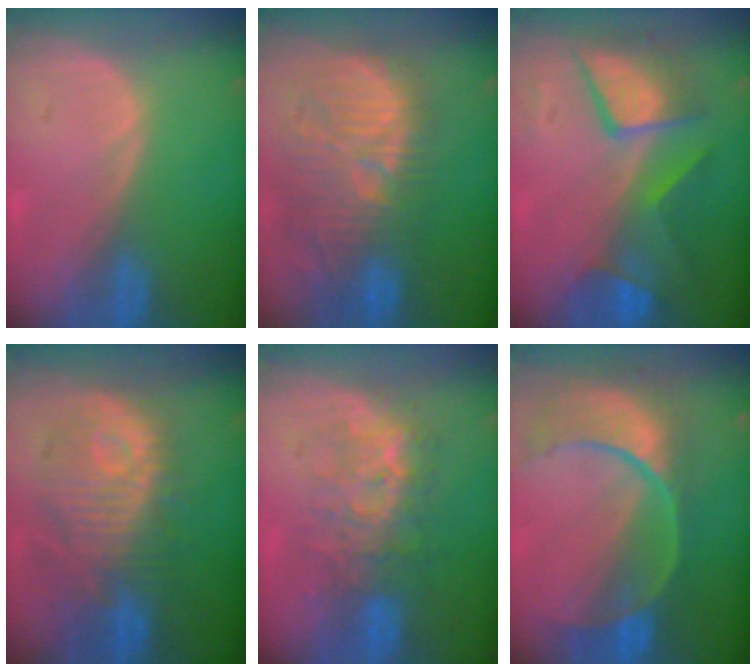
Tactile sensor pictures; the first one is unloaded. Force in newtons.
{"total": 12.6, "press": 12.0, "slide": 4.1}
{"total": 8.6, "press": 8.6, "slide": 0.4}
{"total": 11.3, "press": 10.6, "slide": 3.7}
{"total": 7.9, "press": 7.8, "slide": 1.5}
{"total": 11.6, "press": 9.6, "slide": 6.5}